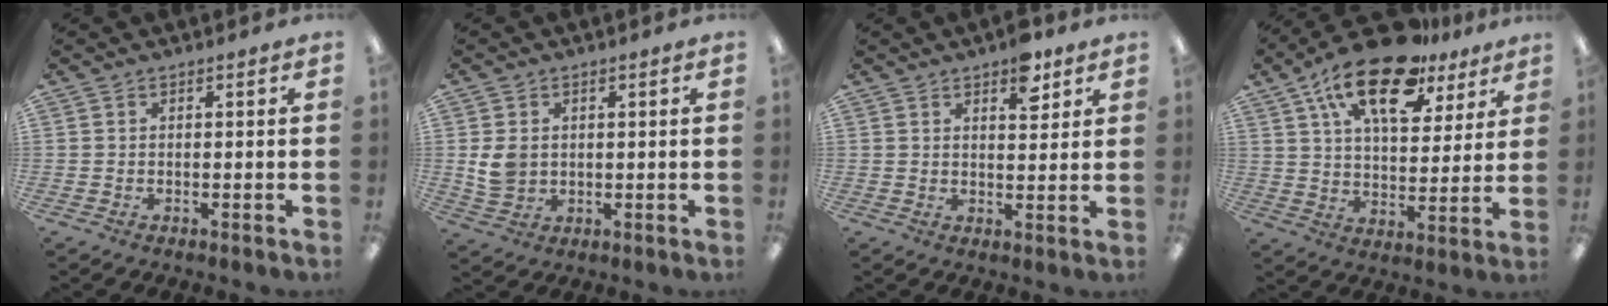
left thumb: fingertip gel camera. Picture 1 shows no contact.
{"total": 5.3, "force": [0.9, 4.4, 2.9], "torque": [-0.055, 0.004, 0.019]}
{"total": 6.9, "force": [4.5, 3.1, 4.2], "torque": [-0.036, -0.025, 0.070]}
{"total": 19.9, "force": [12.6, 9.2, 12.4], "torque": [-0.207, -0.058, 0.213]}